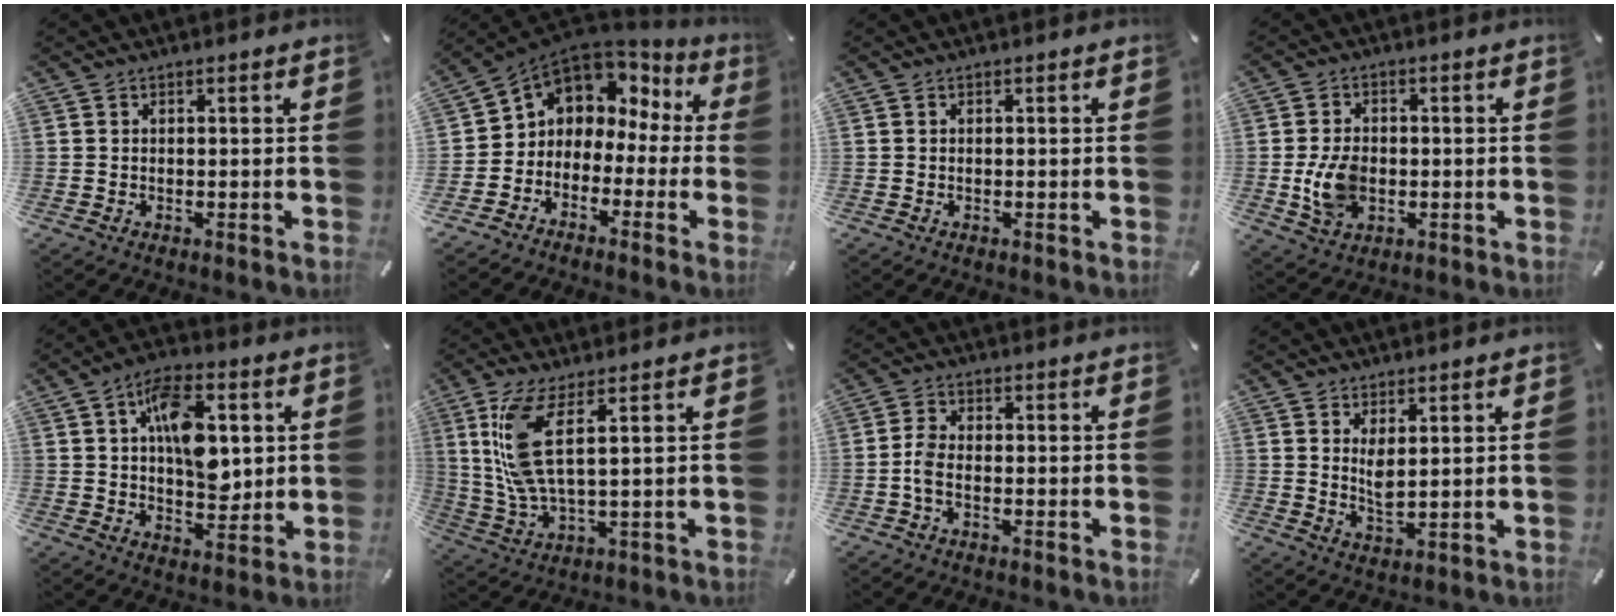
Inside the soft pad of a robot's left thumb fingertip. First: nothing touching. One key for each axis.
{"total": 5.5, "fx": 1.5, "fy": 5.3, "fz": 0.4, "tx": -0.023, "ty": -0.029, "tz": 0.031}
{"total": 0.0}
{"total": 8.5, "fx": -1.2, "fy": 6.1, "fz": 5.7, "tx": -0.112, "ty": 0.001, "tz": -0.022}
{"total": 14.3, "fx": 2.9, "fy": 8.5, "fz": 11.1, "tx": -0.158, "ty": -0.001, "tz": 0.048}
{"total": 12.3, "fx": 3.9, "fy": 3.2, "fz": 11.2, "tx": -0.248, "ty": -0.015, "tz": 0.068}
{"total": 3.8, "fx": -1.0, "fy": 1.9, "fz": 3.2, "tx": -0.066, "ty": 0.007, "tz": -0.020}
{"total": 4.4, "fx": 2.3, "fy": 1.6, "fz": 3.4, "tx": -0.055, "ty": -0.014, "tz": 0.038}